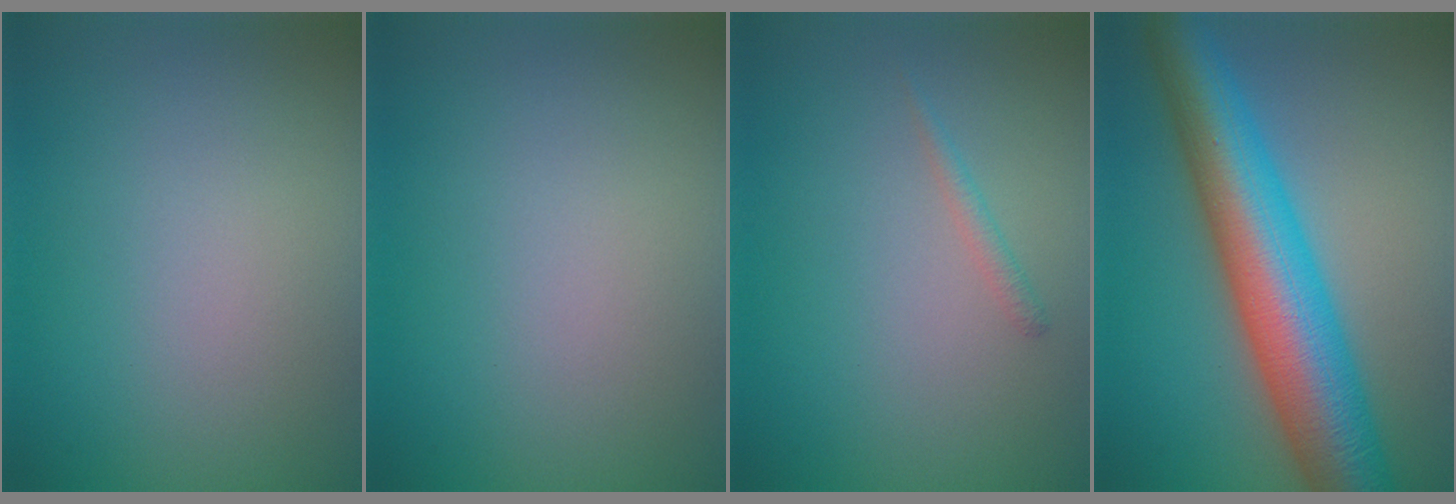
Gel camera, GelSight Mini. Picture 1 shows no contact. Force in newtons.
{"total": 0.0}
{"total": 0.9, "press": 0.9, "slide": 0.0}
{"total": 11.2, "press": 11.2, "slide": 0.2}